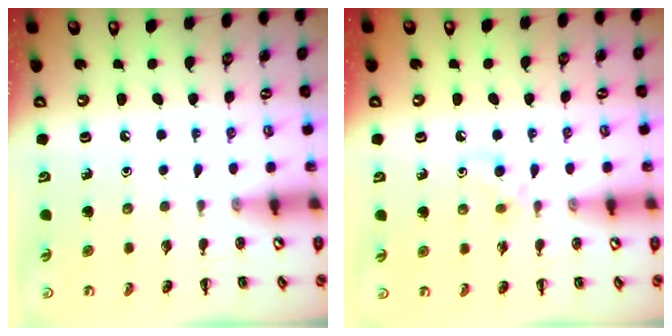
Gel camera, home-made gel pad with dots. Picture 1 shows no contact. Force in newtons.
{"total": 4.8, "press": 4.6, "slide": 1.5}